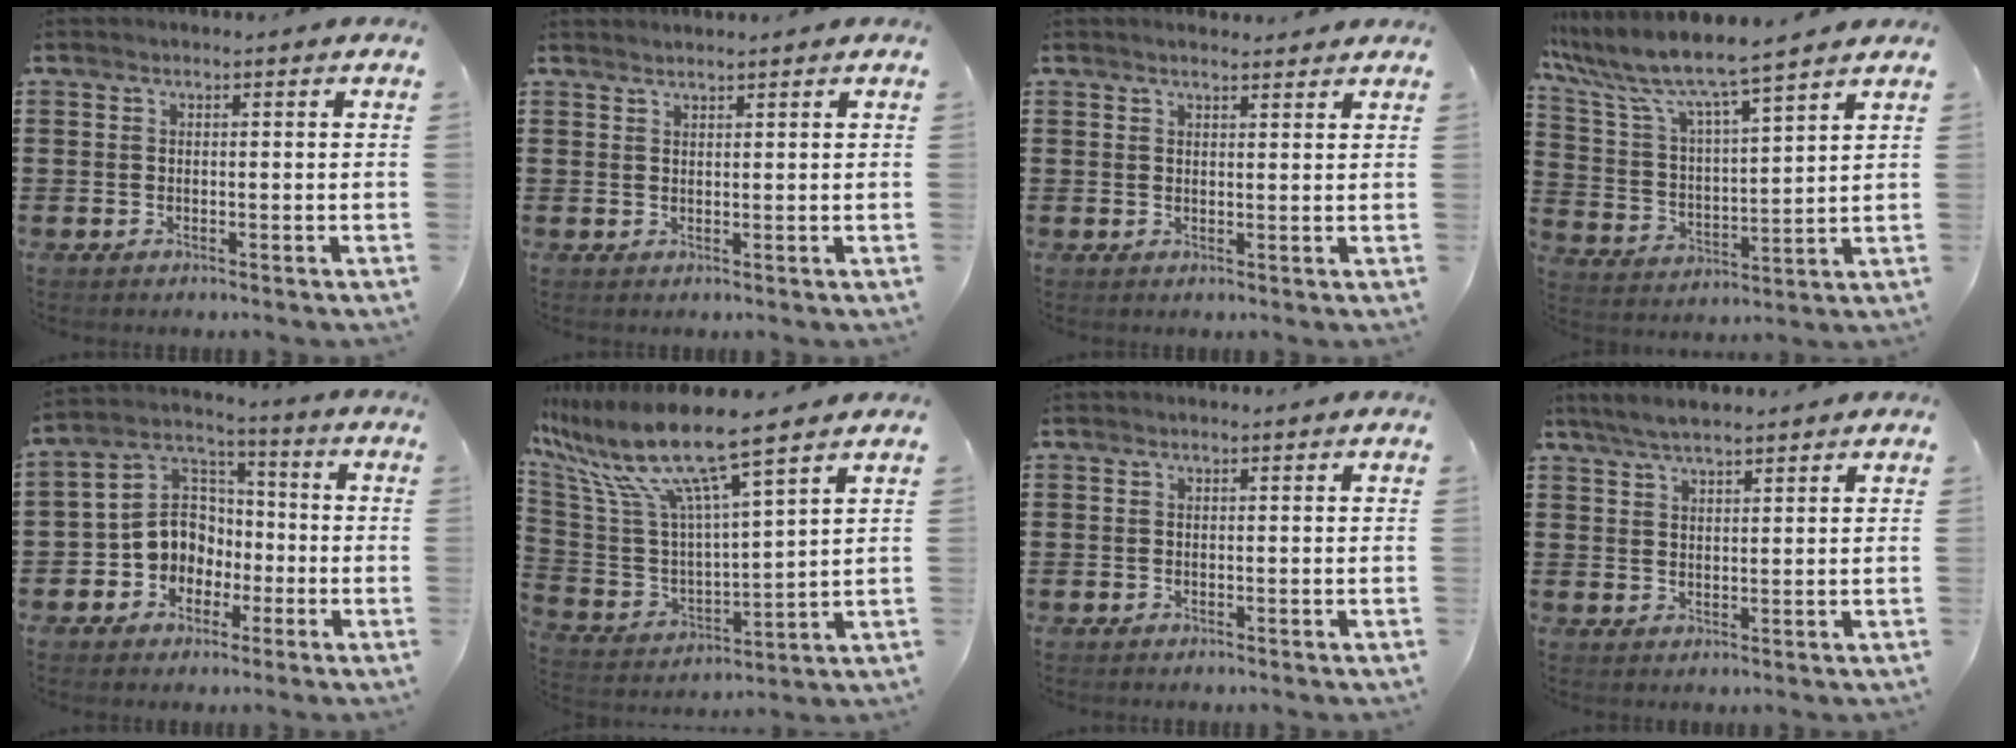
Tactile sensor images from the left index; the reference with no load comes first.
{"total": 1.2, "force": [1.1, 0.0, 0.2], "torque": [-0.005, -0.002, 0.023]}
{"total": 1.8, "force": [1.7, 0.2, 0.6], "torque": [-0.014, 0.003, 0.032]}
{"total": 7.1, "force": [6.3, 0.1, 3.2], "torque": [-0.094, -0.043, 0.101]}
{"total": 7.8, "force": [-2.2, 7.1, 2.3], "torque": [-0.090, 0.003, -0.049]}
{"total": 12.2, "force": [9.1, 0.9, 8.1], "torque": [-0.197, -0.063, 0.150]}
{"total": 0.0}
{"total": 3.5, "force": [3.0, 0.5, 1.8], "torque": [-0.042, 0.001, 0.055]}